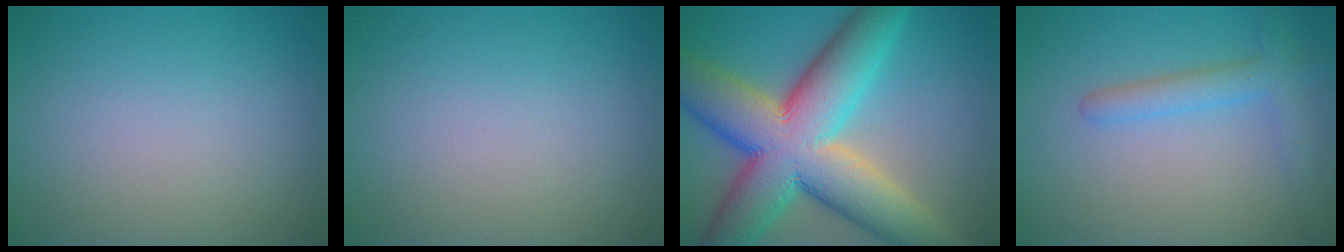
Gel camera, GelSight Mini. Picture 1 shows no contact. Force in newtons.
{"total": 0.0}
{"total": 14.6, "press": 14.6, "slide": 0.7}
{"total": 2.9, "press": 2.9, "slide": 0.1}